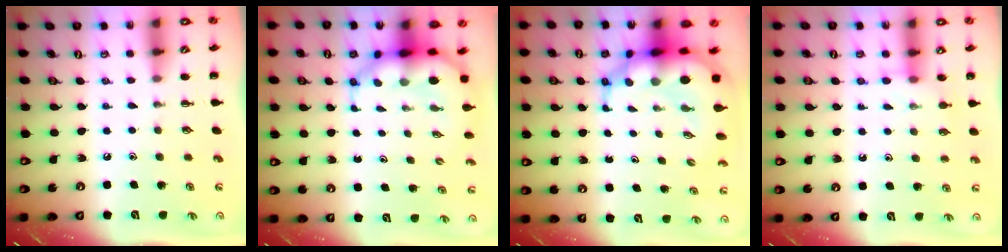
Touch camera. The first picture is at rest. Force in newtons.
{"total": 7.6, "press": 7.1, "slide": 2.5}
{"total": 10.9, "press": 10.5, "slide": 2.7}
{"total": 6.3, "press": 6.3, "slide": 0.4}